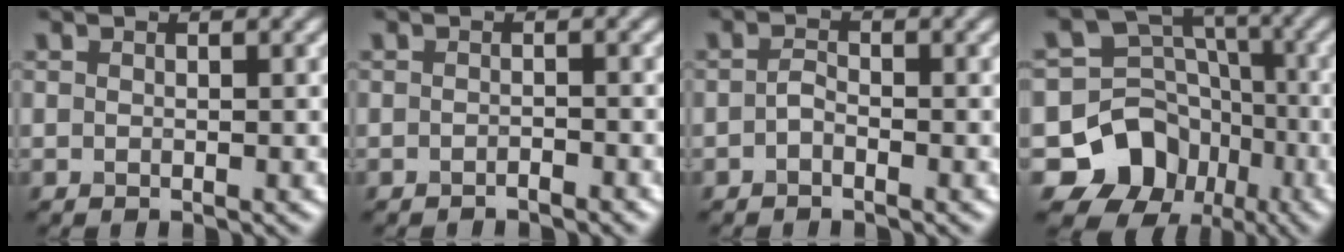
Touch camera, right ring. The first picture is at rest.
{"total": 0.8, "force": [-0.7, 0.1, 0.3], "torque": [-0.004, 0.002, -0.013]}
{"total": 1.1, "force": [-0.6, 0.6, 0.8], "torque": [-0.017, 0.003, -0.015]}
{"total": 11.1, "force": [-5.5, 9.1, 3.1], "torque": [-0.060, 0.012, -0.105]}